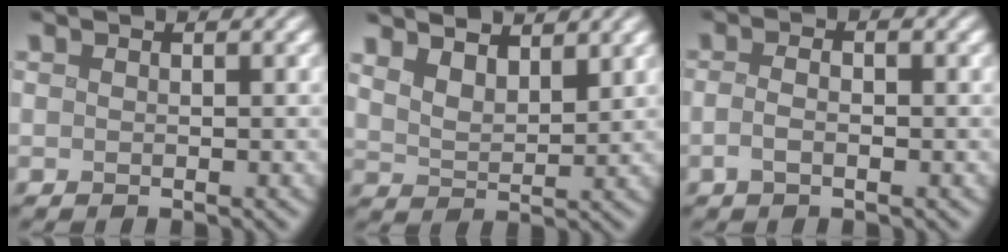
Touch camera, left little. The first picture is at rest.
{"total": 3.9, "force": [2.9, 1.5, 2.0], "torque": [-0.042, 0.007, 0.050]}
{"total": 1.2, "force": [-0.6, 0.2, 1.1], "torque": [-0.033, 0.001, -0.008]}